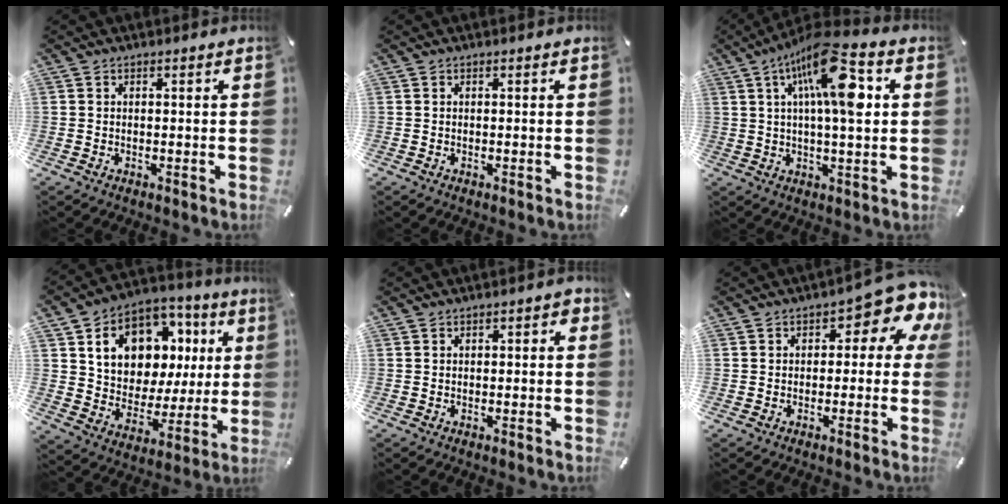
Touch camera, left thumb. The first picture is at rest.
{"total": 0.0}
{"total": 16.7, "force": [5.6, 5.3, 14.8], "torque": [-0.252, -0.007, 0.087]}
{"total": 15.1, "force": [5.9, 11.7, 7.6], "torque": [-0.123, -0.034, 0.113]}
{"total": 1.4, "force": [-0.1, 1.0, 0.9], "torque": [-0.016, 0.007, -0.003]}
{"total": 9.7, "force": [4.6, 4.3, 7.3], "torque": [-0.089, -0.036, 0.075]}